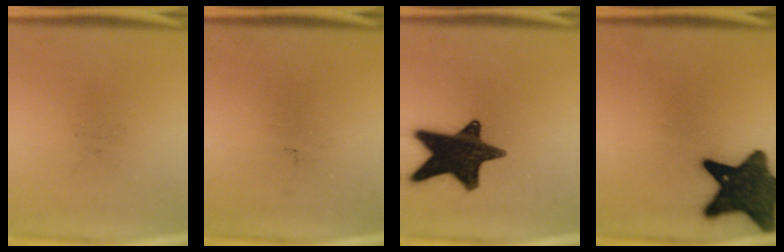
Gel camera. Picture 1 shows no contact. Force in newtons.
{"total": 0.0}
{"total": 17.7}
{"total": 15.3}